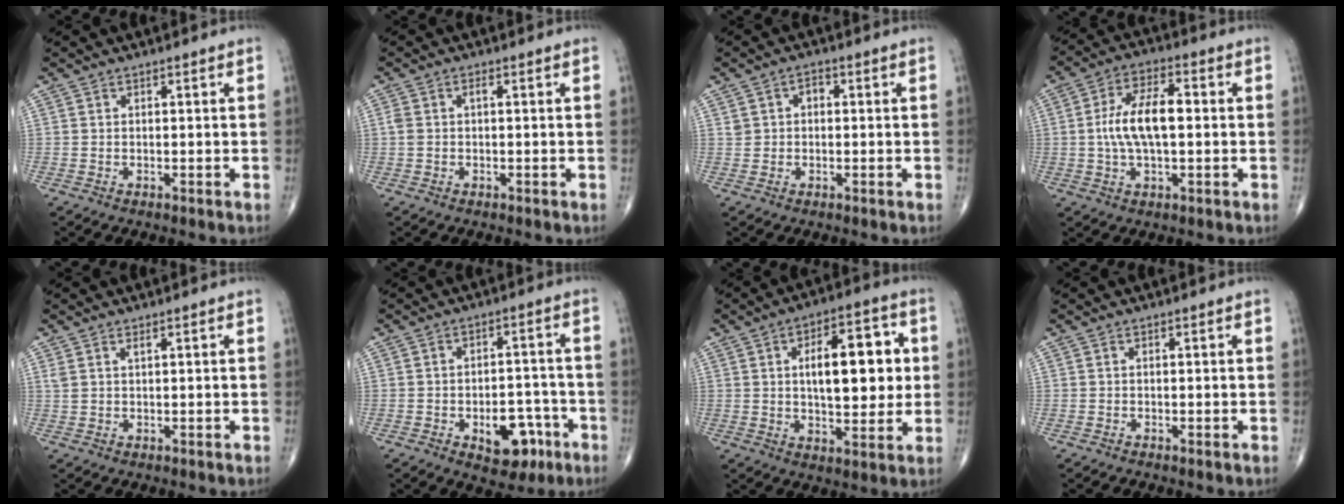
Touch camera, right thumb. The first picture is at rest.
{"total": 1.8, "force": [0.1, 0.9, 1.5], "torque": [-0.041, 0.010, 0.002]}
{"total": 2.9, "force": [0.5, 2.3, 1.6], "torque": [-0.015, 0.010, 0.010]}
{"total": 10.7, "force": [0.2, 4.8, 9.5], "torque": [-0.181, 0.017, -0.001]}
{"total": 1.6, "force": [1.0, 0.6, 1.2], "torque": [-0.029, 0.003, 0.026]}
{"total": 9.6, "force": [-4.3, 5.7, 6.5], "torque": [-0.056, 0.036, -0.051]}
{"total": 15.7, "force": [2.3, 7.3, 13.7], "torque": [-0.164, 0.005, 0.033]}
{"total": 0.0}